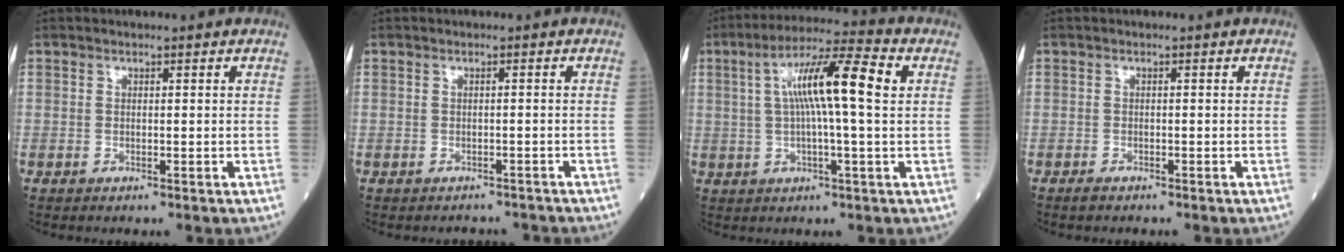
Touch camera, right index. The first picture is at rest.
{"total": 2.9, "force": [-2.7, 0.9, 0.1], "torque": [0.004, 0.003, -0.033]}
{"total": 12.0, "force": [2.3, 0.5, 11.8], "torque": [-0.208, 0.025, 0.034]}
{"total": 0.9, "force": [-0.8, 0.2, 0.3], "torque": [-0.013, -0.002, -0.014]}